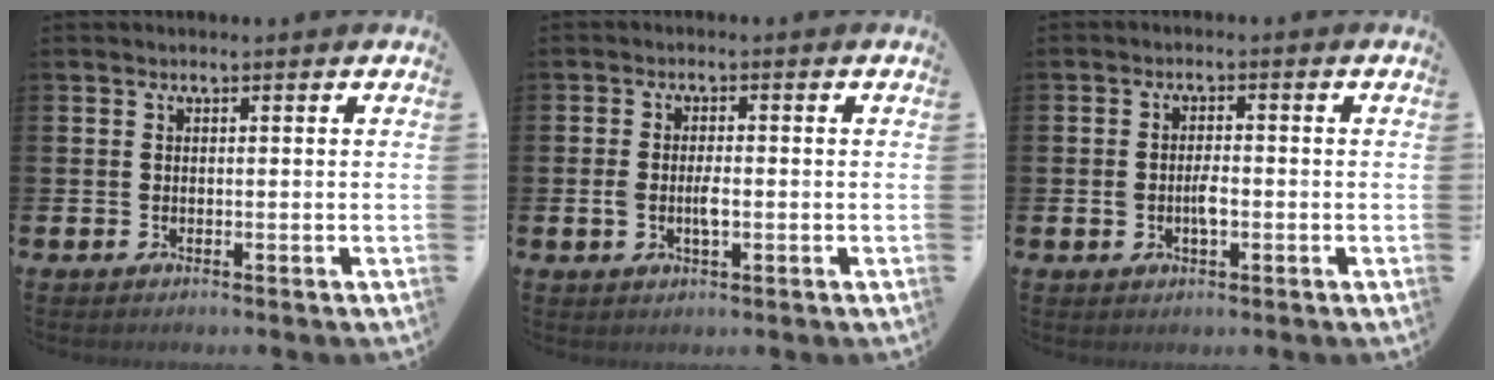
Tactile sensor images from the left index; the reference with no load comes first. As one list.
[{"total": 2.8, "force": [-0.5, 1.3, 2.4], "torque": [-0.038, -0.001, -0.009]}, {"total": 2.8, "force": [-0.5, 1.4, 2.4], "torque": [-0.030, -0.003, -0.012]}]